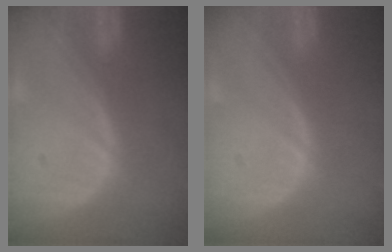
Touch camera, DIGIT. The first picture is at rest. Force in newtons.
{"total": 0.0}